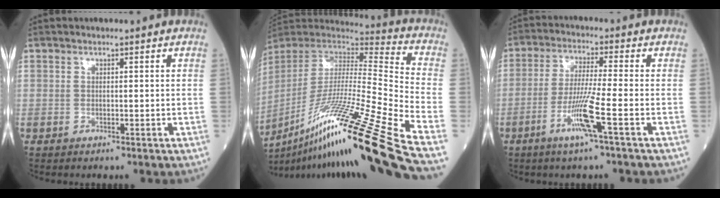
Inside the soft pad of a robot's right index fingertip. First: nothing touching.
{"total": 31.3, "force": [-20.4, -1.3, 23.7], "torque": [-0.387, -0.042, -0.360]}
{"total": 7.4, "force": [-3.3, -1.1, 6.6], "torque": [-0.132, -0.012, -0.069]}